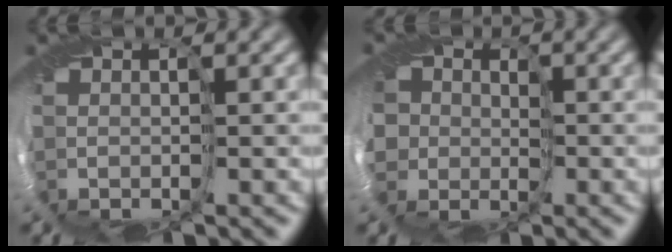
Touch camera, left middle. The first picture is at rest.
{"total": 4.1, "force": [-0.1, 4.0, 1.0], "torque": [-0.016, 0.001, -0.042]}